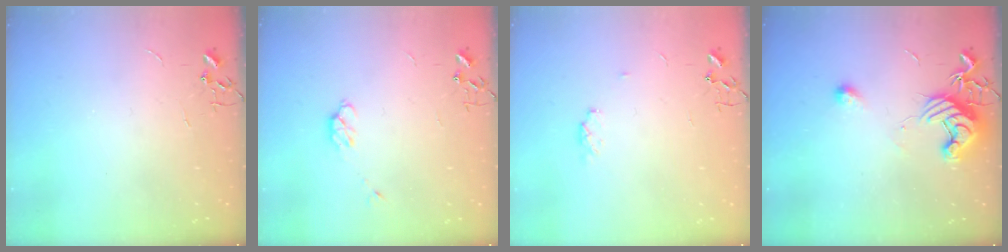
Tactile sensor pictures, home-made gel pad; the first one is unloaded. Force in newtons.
{"total": 5.1, "press": 5.0, "slide": 1.0}
{"total": 4.5, "press": 4.5, "slide": 0.9}
{"total": 11.7, "press": 11.7, "slide": 0.4}